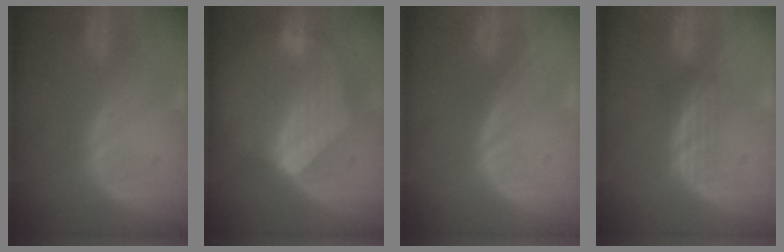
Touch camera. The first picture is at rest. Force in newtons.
{"total": 7.2, "press": 7.1, "slide": 1.2}
{"total": 0.0}
{"total": 2.3, "press": 2.2, "slide": 0.3}